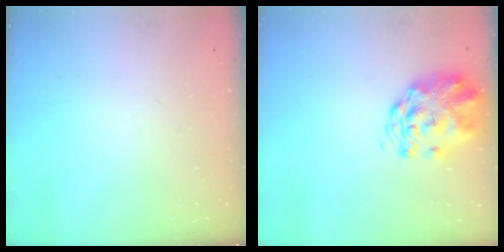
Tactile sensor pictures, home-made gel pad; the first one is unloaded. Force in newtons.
{"total": 2.8, "press": 2.5, "slide": 1.1}